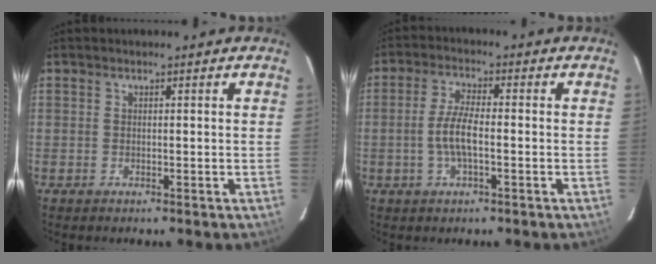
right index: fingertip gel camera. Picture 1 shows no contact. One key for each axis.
{"total": 5.6, "fx": -1.3, "fy": 1.5, "fz": 5.3, "tx": -0.109, "ty": 0.002, "tz": -0.025}